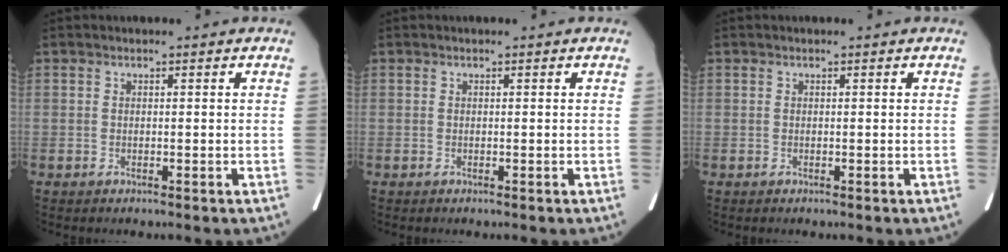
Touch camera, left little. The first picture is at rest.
{"total": 0.0}
{"total": 0.0}